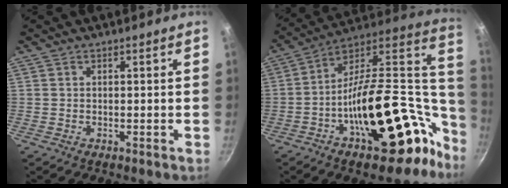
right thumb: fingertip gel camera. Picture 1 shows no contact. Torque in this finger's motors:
{"motor_torque": [2.75, 2.26, 2.08, -0.69, 0.48]}